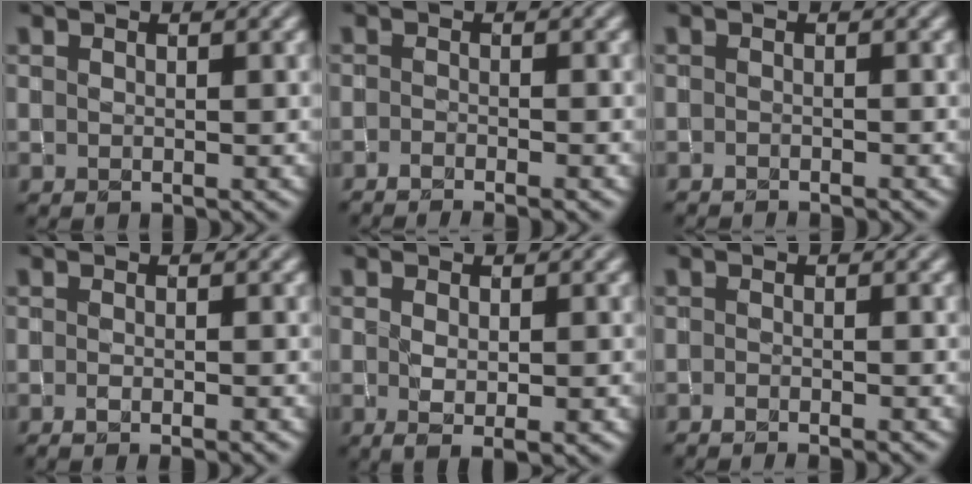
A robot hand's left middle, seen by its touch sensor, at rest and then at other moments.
{"total": 3.3, "force": [-2.3, 0.7, 2.3], "torque": [-0.032, -0.001, -0.042]}
{"total": 1.8, "force": [-1.6, 0.2, 0.8], "torque": [-0.010, -0.002, -0.027]}
{"total": 2.6, "force": [-1.4, 0.8, 2.1], "torque": [-0.026, -0.001, -0.017]}
{"total": 2.4, "force": [-0.5, 0.6, 2.3], "torque": [-0.040, -0.008, -0.002]}
{"total": 2.7, "force": [-1.9, 0.5, 1.8], "torque": [-0.024, 0.000, -0.034]}